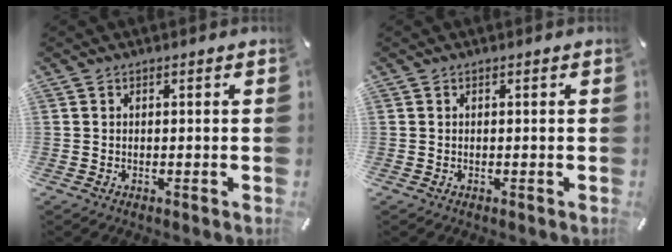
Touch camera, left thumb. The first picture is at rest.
{"total": 0.0}